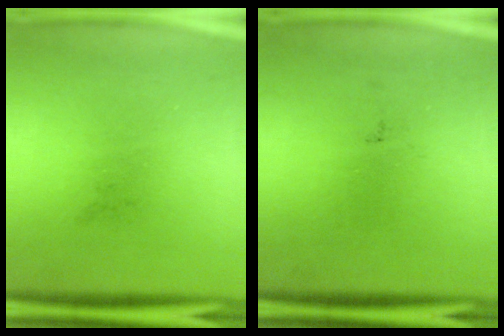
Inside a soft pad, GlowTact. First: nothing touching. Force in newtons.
{"total": 0.0}